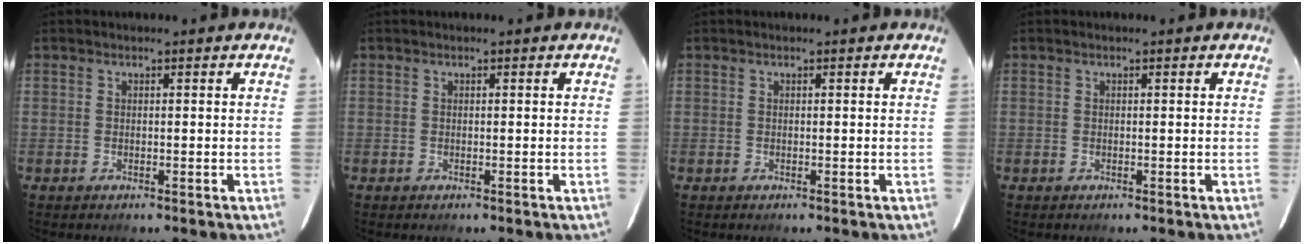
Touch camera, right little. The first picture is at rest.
{"total": 0.0}
{"total": 0.0}
{"total": 0.0}